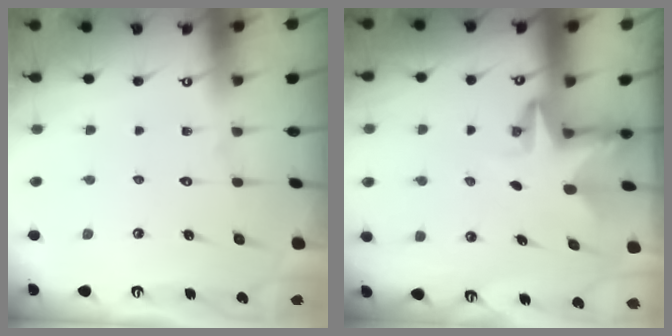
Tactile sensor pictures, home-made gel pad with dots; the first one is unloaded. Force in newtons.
{"total": 2.9, "press": 2.9, "slide": 0.2}